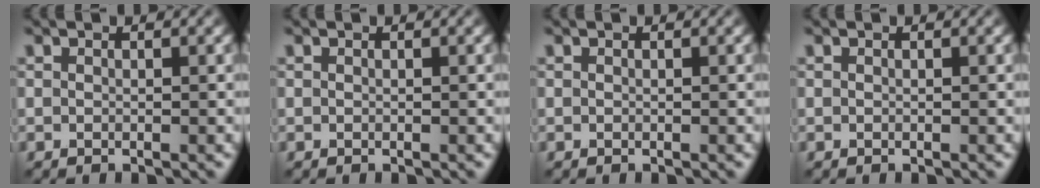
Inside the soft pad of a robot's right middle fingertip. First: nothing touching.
{"total": 0.0}
{"total": 0.0}
{"total": 0.0}